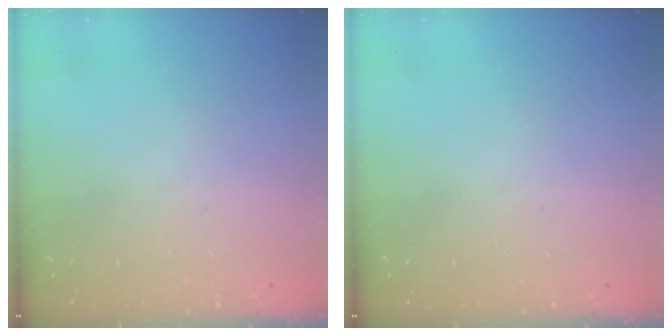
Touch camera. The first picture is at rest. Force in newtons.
{"total": 0.0}